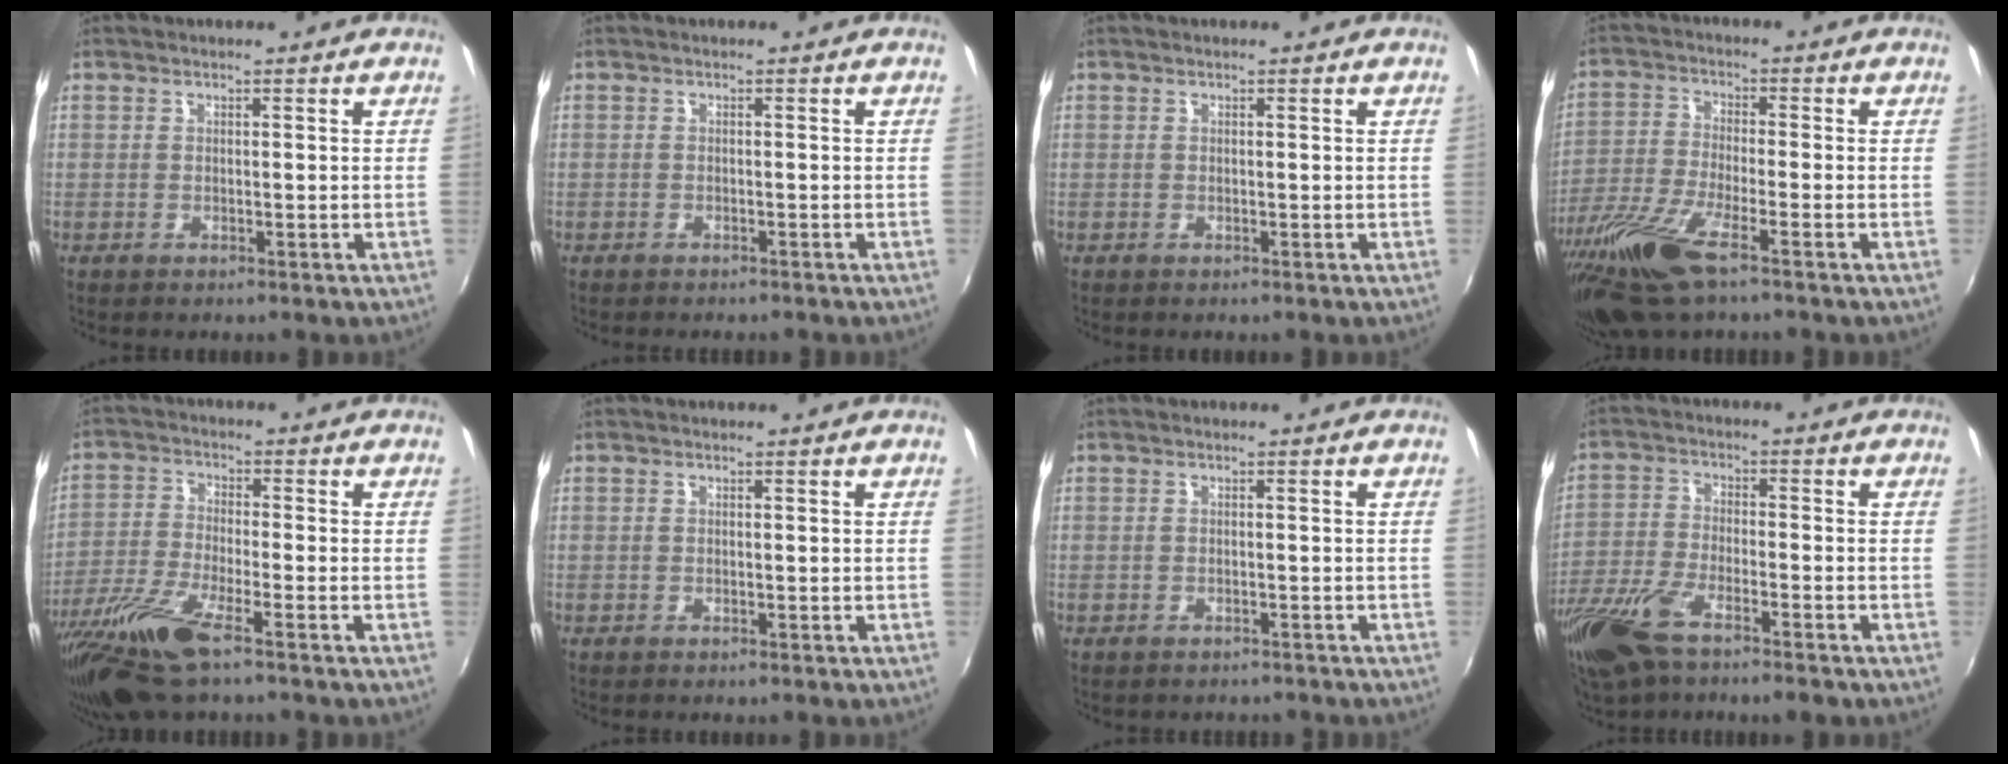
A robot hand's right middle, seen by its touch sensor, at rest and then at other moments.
{"total": 1.2, "force": [-1.0, 0.7, 0.0], "torque": [-0.006, -0.001, -0.017]}
{"total": 0.0}
{"total": 12.9, "force": [-8.2, 2.8, 9.5], "torque": [-0.211, -0.040, -0.163]}
{"total": 11.9, "force": [-8.0, 1.9, 8.6], "torque": [-0.189, -0.037, -0.157]}
{"total": 0.0}
{"total": 2.1, "force": [-1.7, 0.9, 0.6], "torque": [-0.014, -0.009, -0.024]}
{"total": 12.8, "force": [-8.6, 4.2, 8.5], "torque": [-0.197, -0.034, -0.171]}